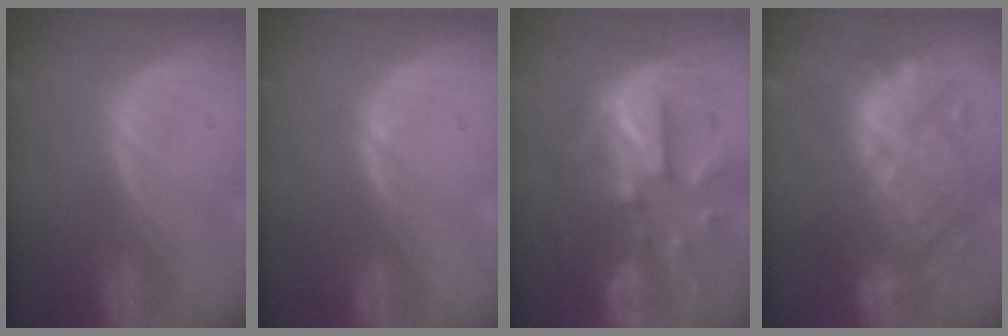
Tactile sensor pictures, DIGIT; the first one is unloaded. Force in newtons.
{"total": 0.8, "press": 0.6, "slide": 0.6}
{"total": 12.3, "press": 12.3, "slide": 1.2}
{"total": 11.0, "press": 10.9, "slide": 1.8}